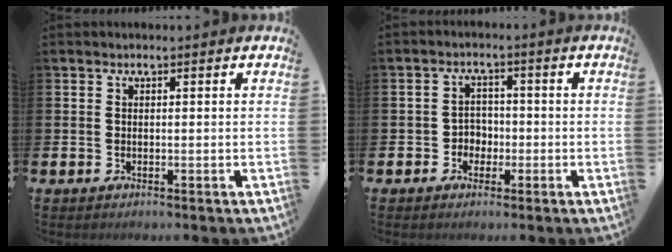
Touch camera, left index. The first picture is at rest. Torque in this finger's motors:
{"motor_torque": [0.03, -0.09, 0.02, 0.00]}